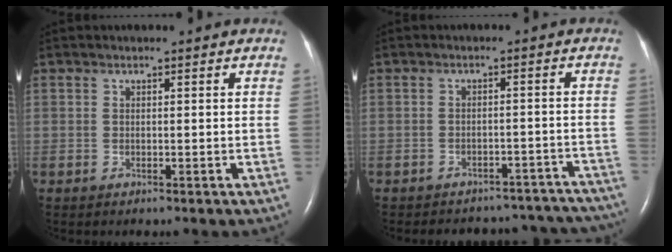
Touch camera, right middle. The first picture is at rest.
{"total": 17.1, "force": [-15.8, 5.6, 3.2], "torque": [-0.045, 0.024, -0.167]}